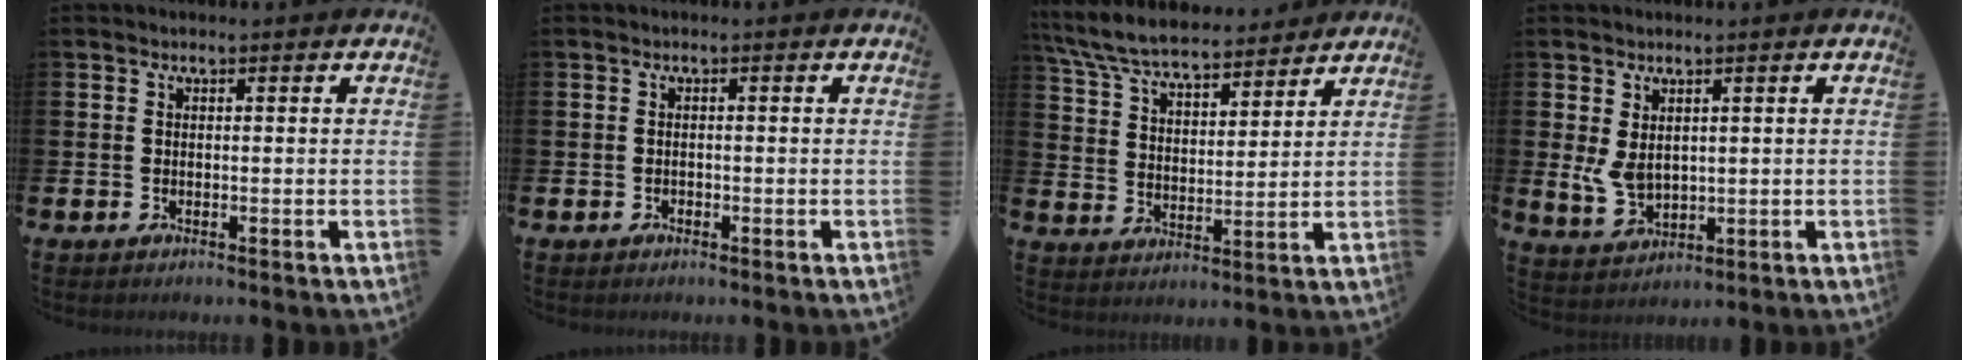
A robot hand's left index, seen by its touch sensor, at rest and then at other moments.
{"total": 0.5, "force": [-0.3, 0.4, 0.1], "torque": [-0.008, 0.004, -0.007]}
{"total": 7.6, "force": [7.1, 1.4, 2.3], "torque": [-0.078, -0.038, 0.127]}
{"total": 3.6, "force": [1.5, 2.3, 2.5], "torque": [-0.038, -0.004, 0.024]}